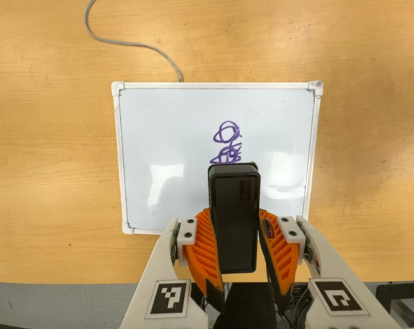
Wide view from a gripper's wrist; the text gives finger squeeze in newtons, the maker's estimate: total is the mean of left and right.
{"total": 7.4, "left": 6.3, "right": 8.5}